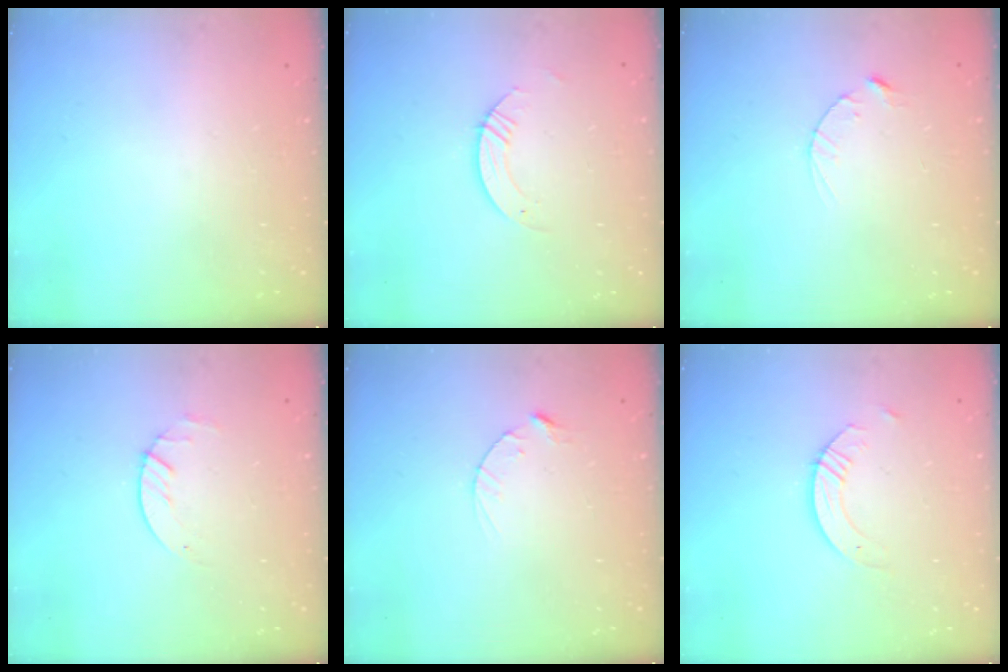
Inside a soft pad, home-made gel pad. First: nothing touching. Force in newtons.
{"total": 3.2, "press": 3.2, "slide": 0.3}
{"total": 2.5, "press": 2.5, "slide": 0.4}
{"total": 1.7, "press": 1.6, "slide": 0.2}
{"total": 2.8, "press": 2.8, "slide": 0.4}
{"total": 3.5, "press": 3.5, "slide": 0.4}